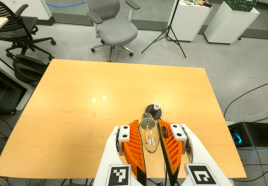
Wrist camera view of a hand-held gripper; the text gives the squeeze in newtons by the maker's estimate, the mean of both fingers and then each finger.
{"total": 13.0, "left": 14.0, "right": 11.9}